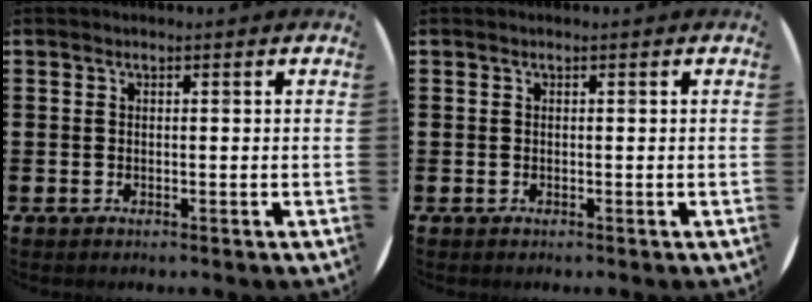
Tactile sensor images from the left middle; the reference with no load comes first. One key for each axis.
{"total": 0.0}